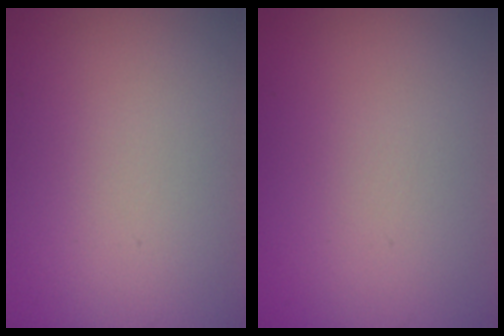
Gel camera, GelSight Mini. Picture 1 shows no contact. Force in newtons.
{"total": 0.0}